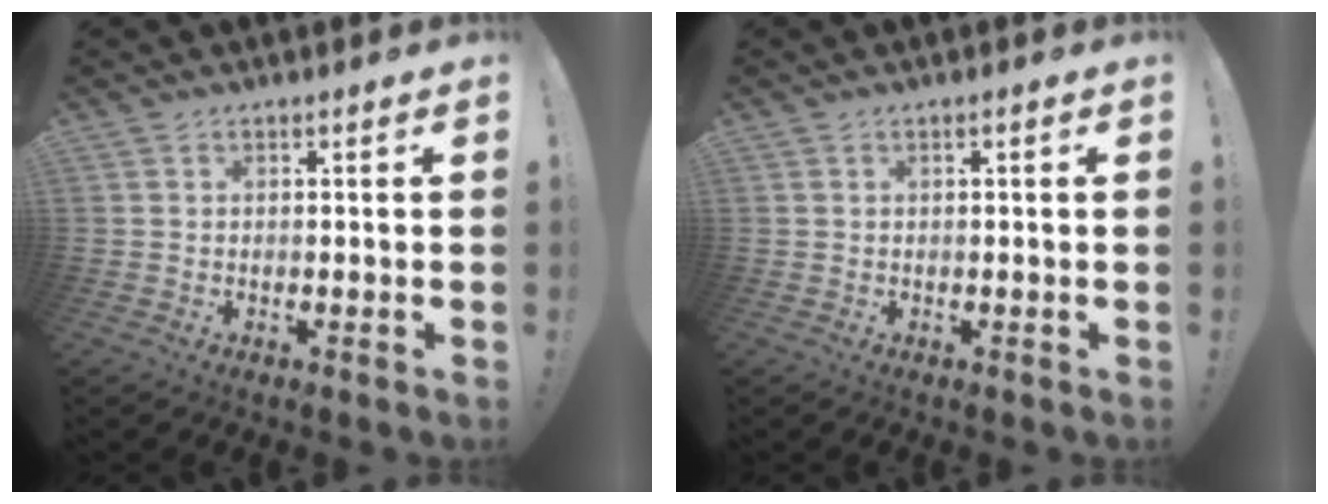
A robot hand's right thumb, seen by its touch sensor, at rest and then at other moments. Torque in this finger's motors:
{"motor_torque": [-0.07, -0.03, -0.15, -0.10, -0.02]}